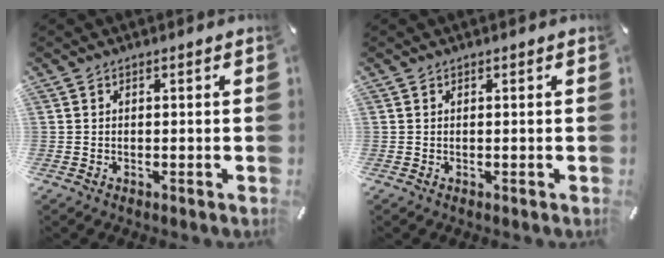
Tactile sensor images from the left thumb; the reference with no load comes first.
{"total": 0.0}